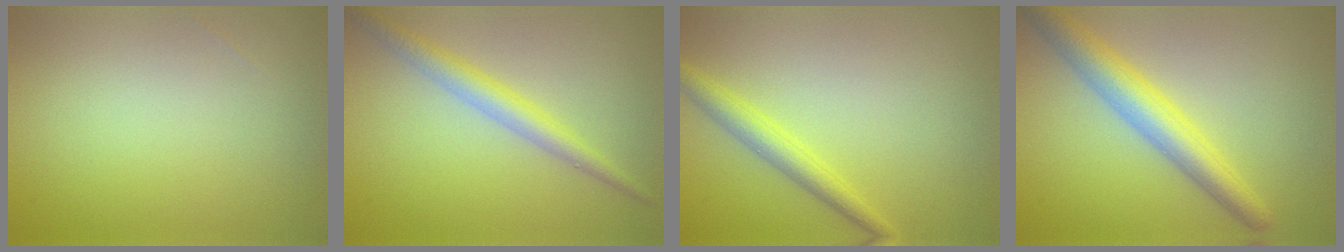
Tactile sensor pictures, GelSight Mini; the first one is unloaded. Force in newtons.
{"total": 2.9, "press": 2.9, "slide": 0.1}
{"total": 2.5, "press": 2.5, "slide": 0.0}
{"total": 4.8, "press": 4.8, "slide": 0.1}